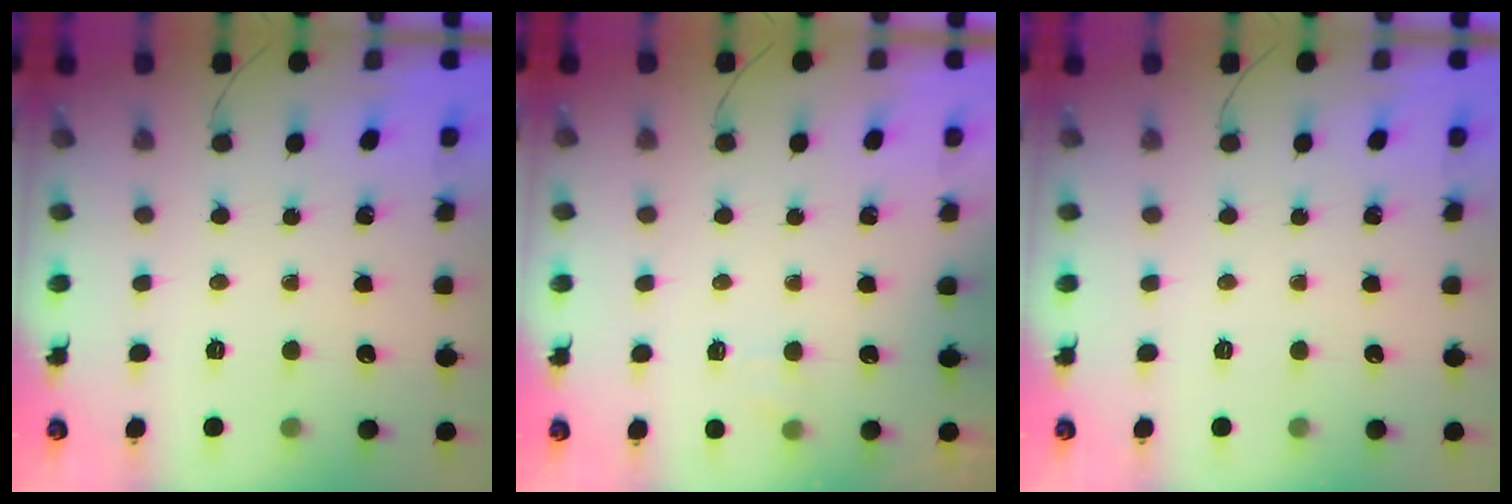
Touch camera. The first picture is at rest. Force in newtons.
{"total": 3.7, "press": 3.6, "slide": 1.1}
{"total": 0.0}